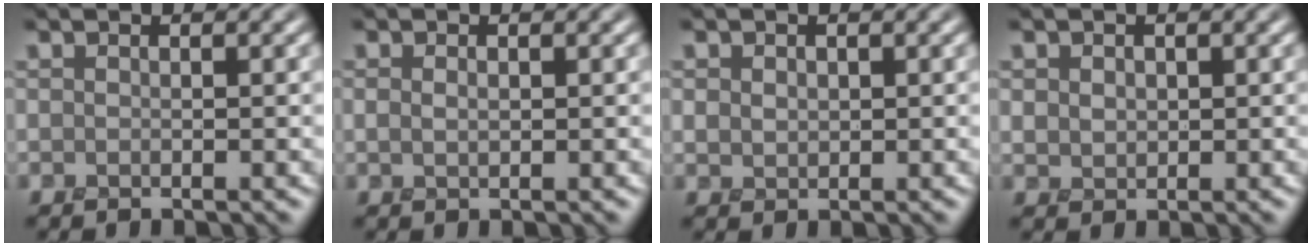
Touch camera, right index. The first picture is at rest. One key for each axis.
{"total": 0.6, "fx": 0.1, "fy": 0.3, "fz": 0.5, "tx": -0.011, "ty": -0.002, "tz": 0.006}
{"total": 1.3, "fx": 0.4, "fy": 1.1, "fz": 0.5, "tx": -0.013, "ty": -0.004, "tz": 0.009}
{"total": 1.7, "fx": 0.4, "fy": 1.5, "fz": 0.8, "tx": -0.020, "ty": -0.003, "tz": 0.009}